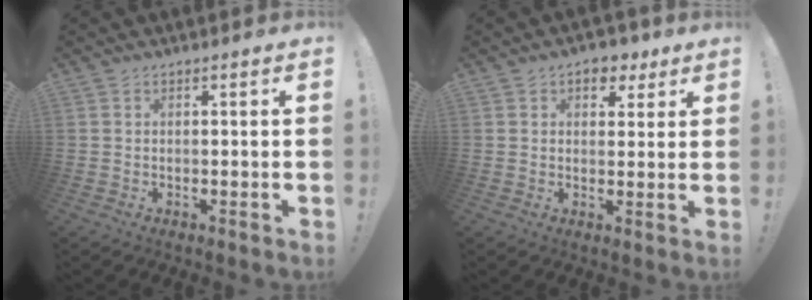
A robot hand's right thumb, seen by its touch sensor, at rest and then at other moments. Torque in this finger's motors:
{"motor_torque": [0.24, 1.39, 0.28, 0.09, 0.01]}